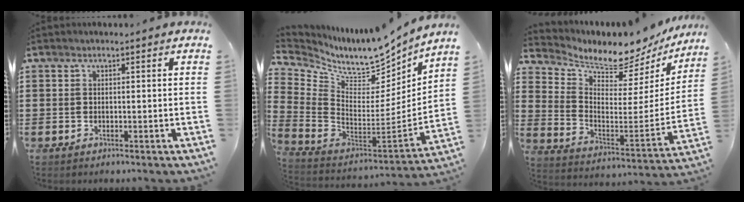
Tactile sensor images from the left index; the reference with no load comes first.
{"total": 7.6, "force": [6.8, 2.4, 2.3], "torque": [-0.079, -0.063, 0.111]}
{"total": 7.0, "force": [6.7, 1.1, 1.5], "torque": [-0.049, -0.073, 0.107]}